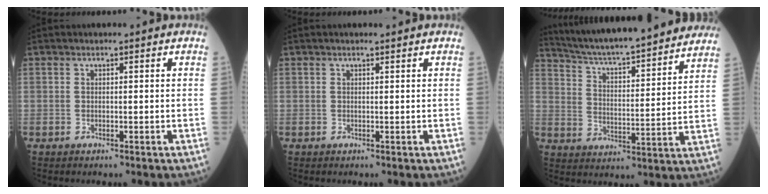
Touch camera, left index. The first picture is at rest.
{"total": 0.7, "force": [0.5, 0.1, 0.4], "torque": [-0.012, 0.003, 0.007]}
{"total": 24.0, "force": [21.7, 2.1, 10.2], "torque": [-0.164, -0.004, 0.304]}